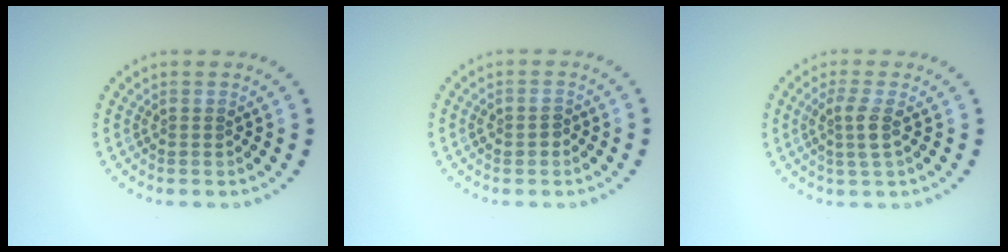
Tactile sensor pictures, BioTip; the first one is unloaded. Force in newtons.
{"total": 1.2, "press": 1.2, "slide": 0.1}
{"total": 2.0, "press": 1.6, "slide": 1.2}